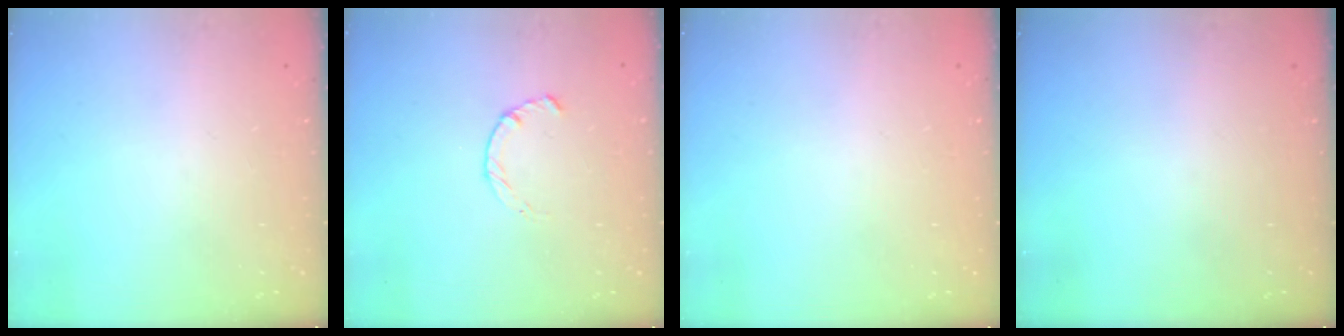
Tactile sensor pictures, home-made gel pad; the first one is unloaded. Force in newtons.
{"total": 2.2, "press": 2.2, "slide": 0.4}
{"total": 2.6, "press": 2.6, "slide": 0.2}
{"total": 0.0}